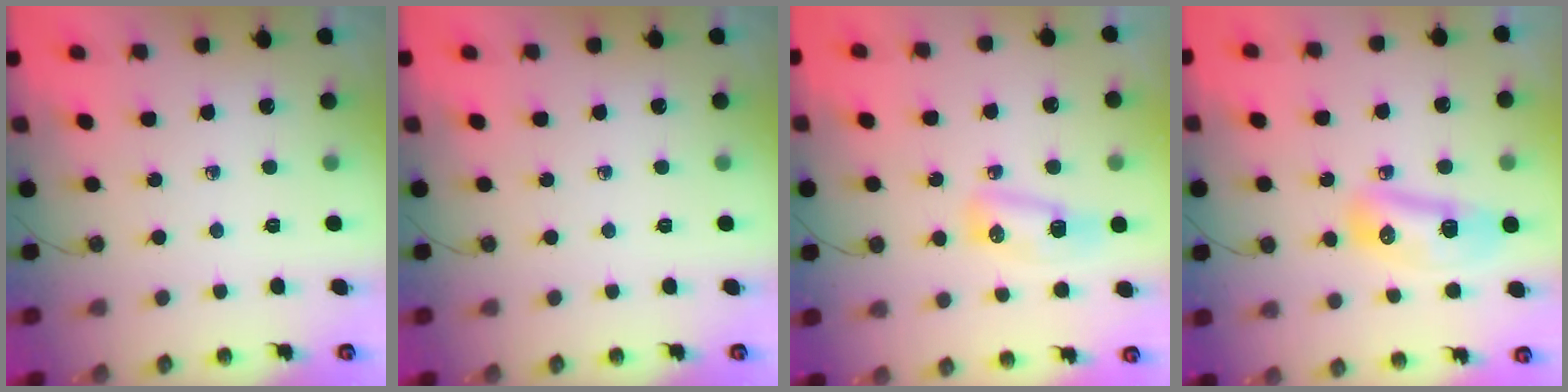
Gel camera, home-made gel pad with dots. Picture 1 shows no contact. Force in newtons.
{"total": 0.0}
{"total": 7.3, "press": 7.2, "slide": 0.7}
{"total": 9.9, "press": 9.8, "slide": 1.5}